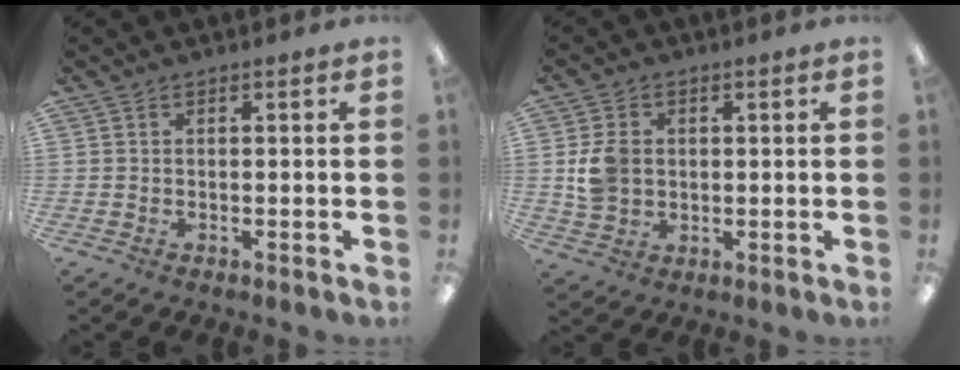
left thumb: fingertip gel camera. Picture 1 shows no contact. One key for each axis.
{"total": 7.3, "fx": 1.0, "fy": 6.1, "fz": 3.8, "tx": -0.069, "ty": 0.008, "tz": 0.023}